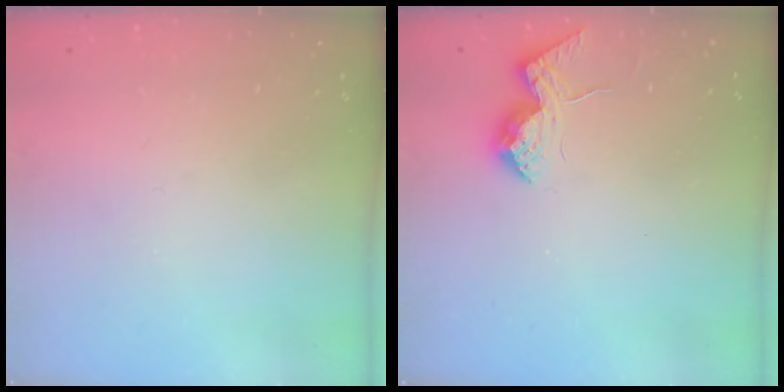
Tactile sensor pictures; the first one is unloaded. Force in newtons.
{"total": 11.8, "press": 11.8, "slide": 0.4}